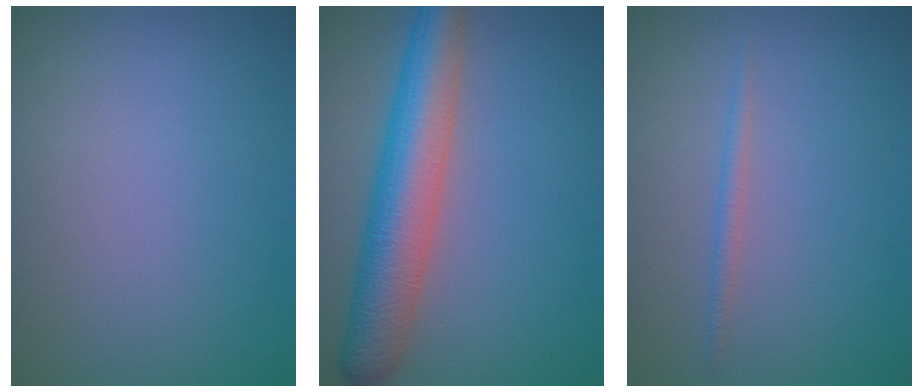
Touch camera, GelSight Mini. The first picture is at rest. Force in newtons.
{"total": 7.5, "press": 7.5, "slide": 0.2}
{"total": 0.7, "press": 0.7, "slide": 0.1}